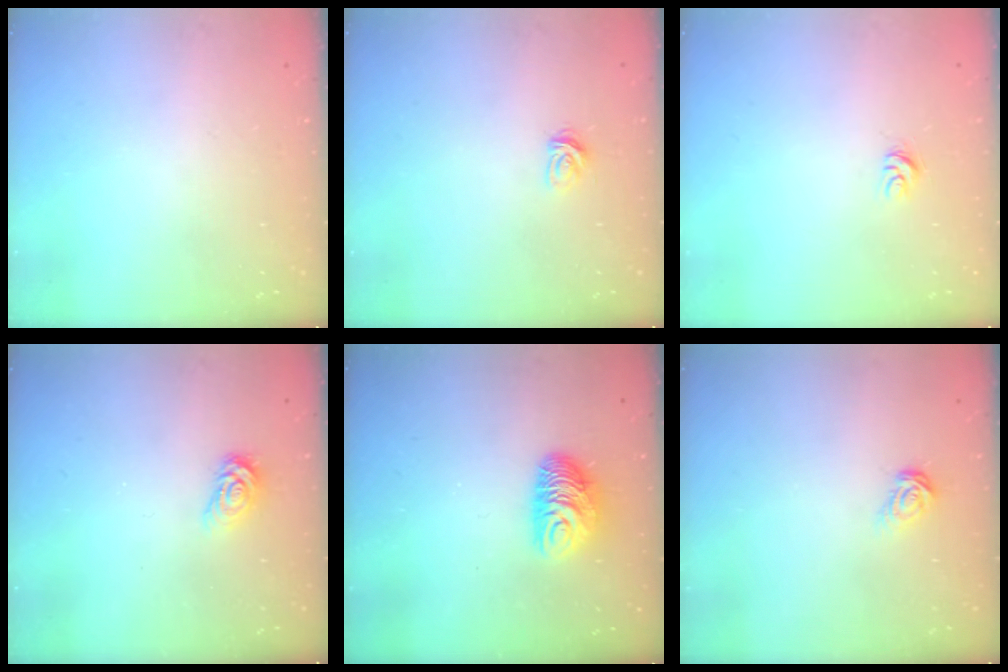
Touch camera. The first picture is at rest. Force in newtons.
{"total": 3.3, "press": 3.3, "slide": 0.4}
{"total": 4.2, "press": 4.2, "slide": 0.2}
{"total": 3.9, "press": 3.9, "slide": 0.4}
{"total": 9.3, "press": 9.2, "slide": 0.6}
{"total": 5.4, "press": 5.4, "slide": 0.6}